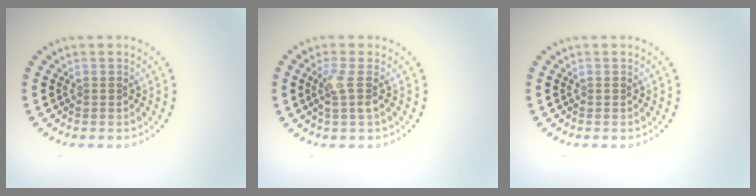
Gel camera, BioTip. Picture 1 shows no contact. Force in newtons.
{"total": 1.9, "press": 1.5, "slide": 1.2}
{"total": 0.0}